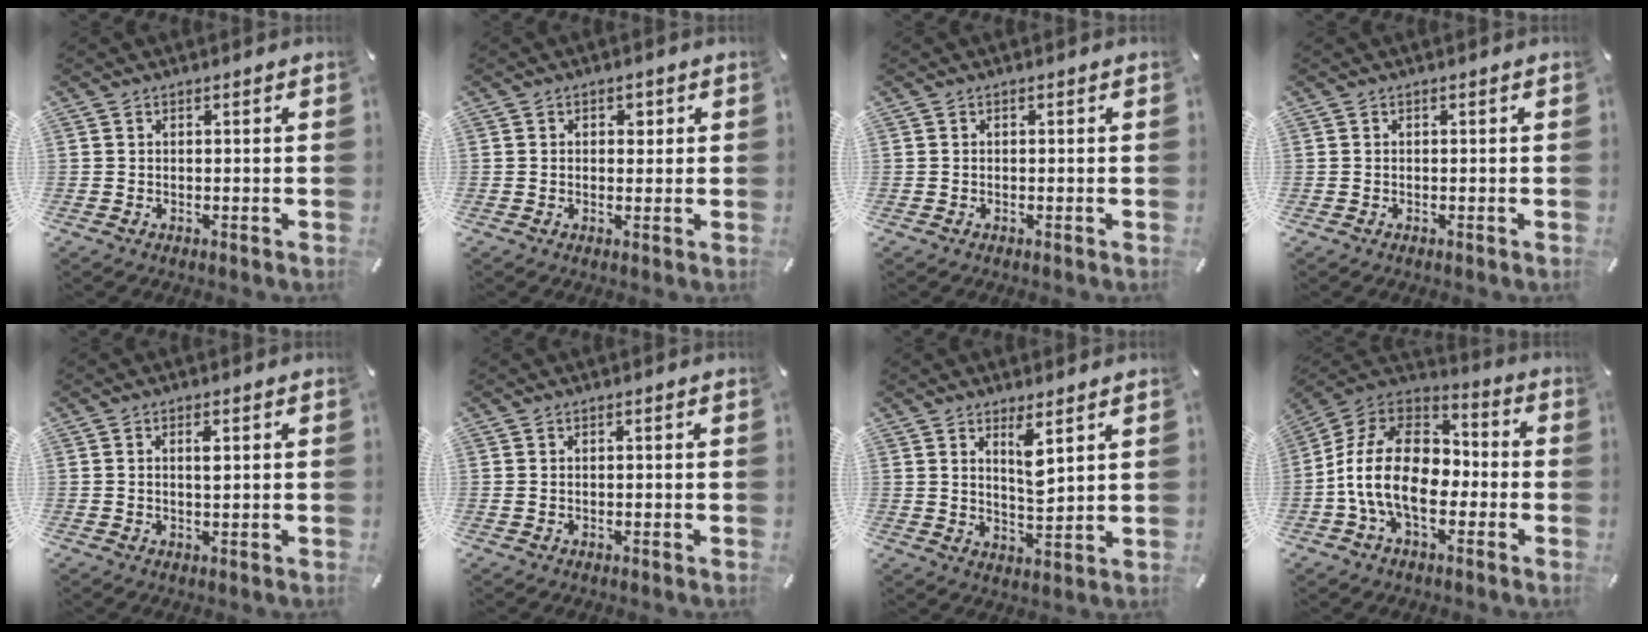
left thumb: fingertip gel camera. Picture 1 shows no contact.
{"total": 2.0, "force": [0.4, 1.6, 1.1], "torque": [-0.008, 0.001, 0.001]}
{"total": 0.0}
{"total": 0.0}
{"total": 2.2, "force": [0.5, 0.8, 2.0], "torque": [-0.033, 0.000, 0.004]}
{"total": 0.5, "force": [-0.1, 0.3, 0.4], "torque": [-0.009, 0.000, -0.002]}
{"total": 6.4, "force": [3.8, 1.7, 4.8], "torque": [-0.082, -0.023, 0.061]}
{"total": 18.0, "force": [-5.1, 11.6, 12.8], "torque": [-0.257, 0.033, -0.090]}